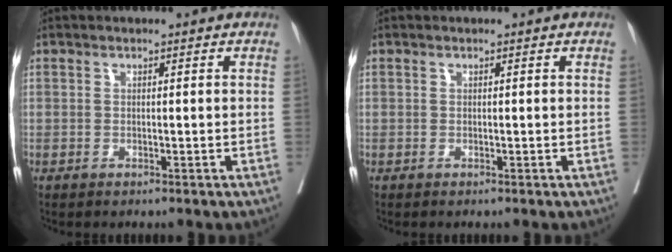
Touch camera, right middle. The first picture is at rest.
{"total": 0.0}